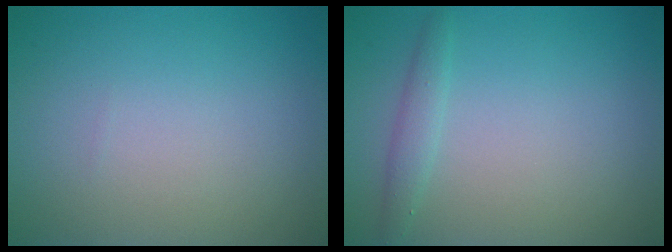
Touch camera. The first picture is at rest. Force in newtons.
{"total": 1.4, "press": 1.4, "slide": 0.0}